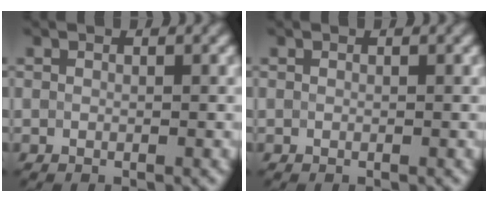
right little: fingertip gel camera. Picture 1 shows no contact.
{"total": 0.0}